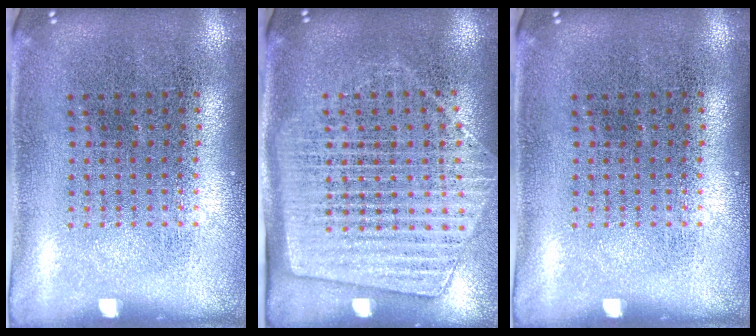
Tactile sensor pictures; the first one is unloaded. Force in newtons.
{"total": 1.7, "press": 1.4, "slide": 1.0}
{"total": 0.0}